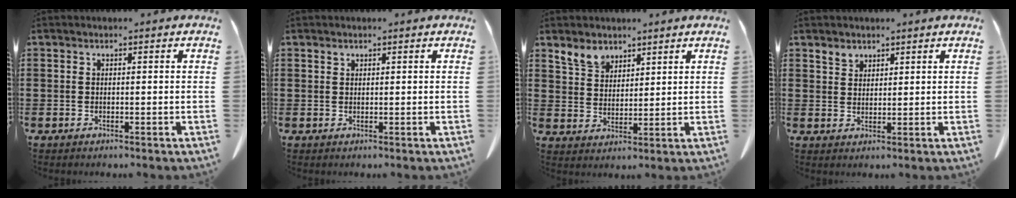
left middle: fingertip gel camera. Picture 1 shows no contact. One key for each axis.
{"total": 0.6, "fx": 0.4, "fy": 0.3, "fz": 0.2, "tx": -0.007, "ty": 0.001, "tz": 0.009}
{"total": 4.5, "fx": 3.5, "fy": 2.5, "fz": 1.3, "tx": -0.038, "ty": 0.003, "tz": 0.066}
{"total": 2.2, "fx": 1.8, "fy": 1.1, "fz": 0.4, "tx": -0.004, "ty": -0.001, "tz": 0.034}